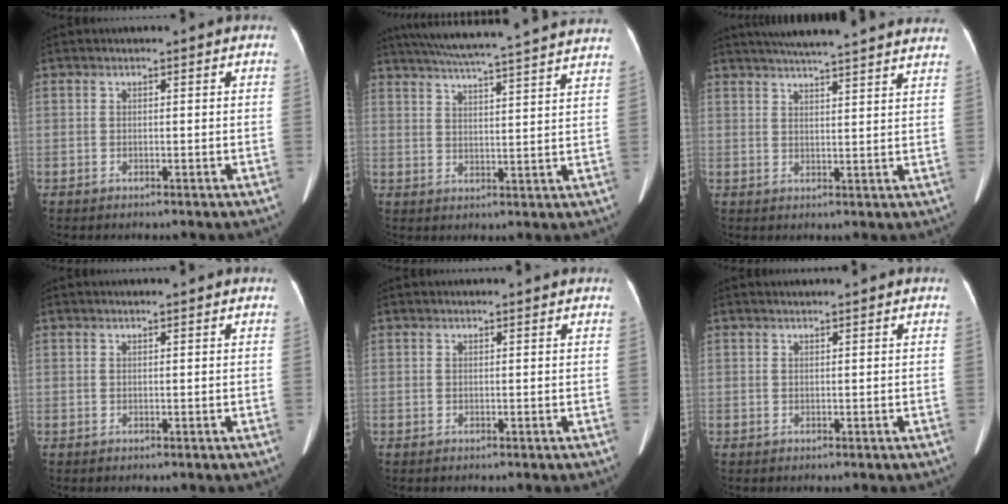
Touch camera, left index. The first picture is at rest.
{"total": 24.8, "force": [22.5, 0.3, 10.6], "torque": [-0.177, -0.008, 0.287]}
{"total": 21.2, "force": [19.1, 1.0, 9.1], "torque": [-0.139, 0.004, 0.238]}
{"total": 2.6, "force": [2.3, 0.1, 1.0], "torque": [-0.010, 0.011, 0.027]}
{"total": 2.6, "force": [2.5, 0.0, 0.6], "torque": [-0.007, 0.009, 0.026]}
{"total": 2.4, "force": [2.2, -0.1, 0.9], "torque": [-0.009, 0.010, 0.028]}